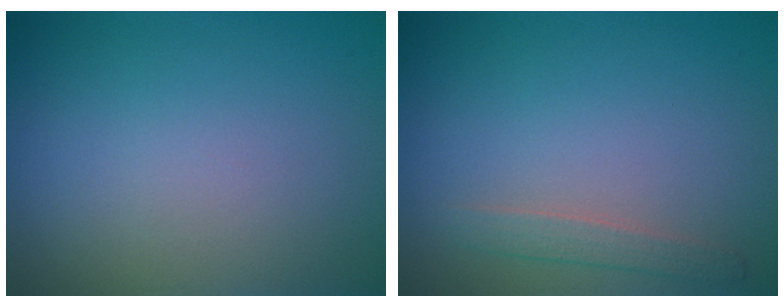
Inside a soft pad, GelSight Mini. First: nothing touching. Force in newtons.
{"total": 1.4, "press": 1.4, "slide": 0.0}